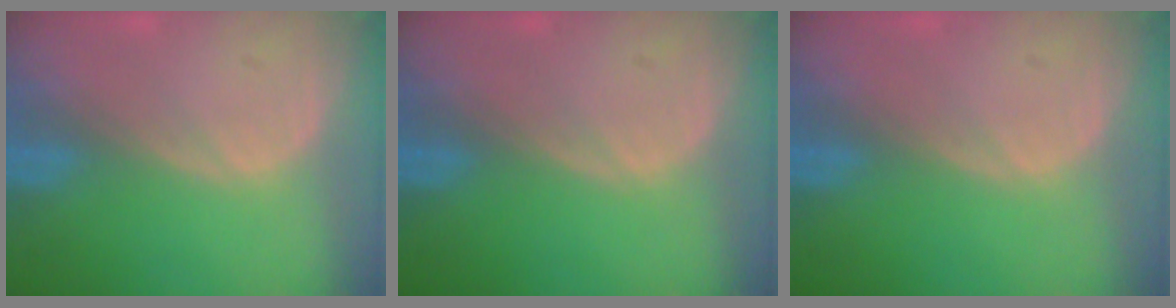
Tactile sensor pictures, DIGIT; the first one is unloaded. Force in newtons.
{"total": 0.0}
{"total": 0.0}